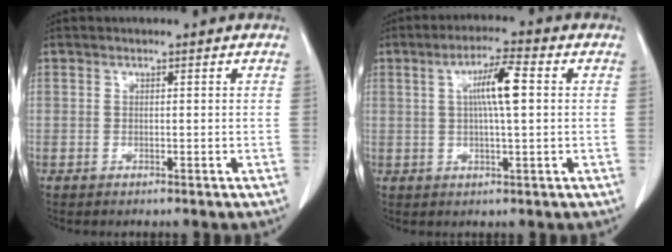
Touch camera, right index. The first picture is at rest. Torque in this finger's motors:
{"motor_torque": [1.10, 0.12, 0.55, 0.14]}